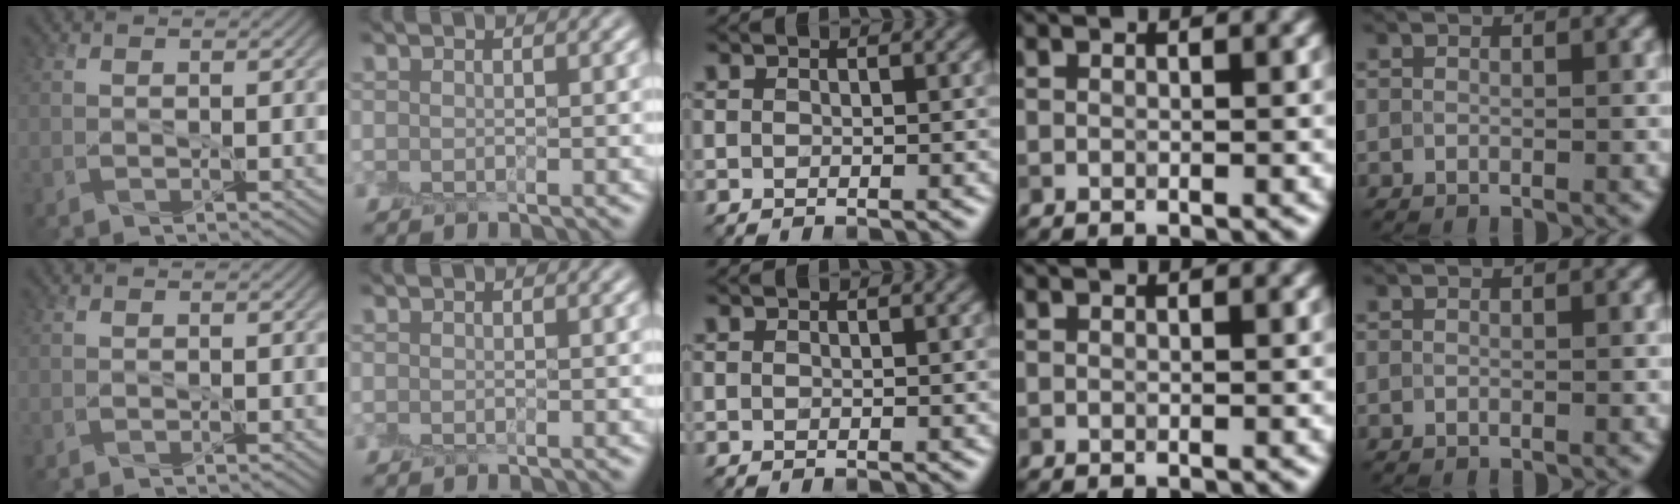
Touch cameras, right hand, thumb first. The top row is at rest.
{}